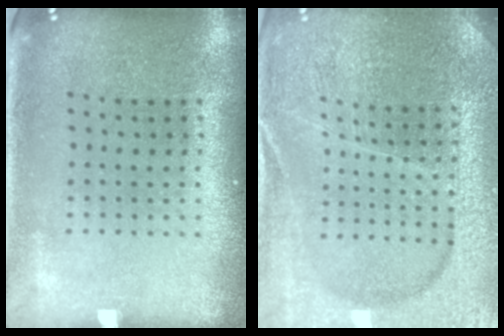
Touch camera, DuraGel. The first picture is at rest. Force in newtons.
{"total": 4.1, "press": 3.9, "slide": 1.1}